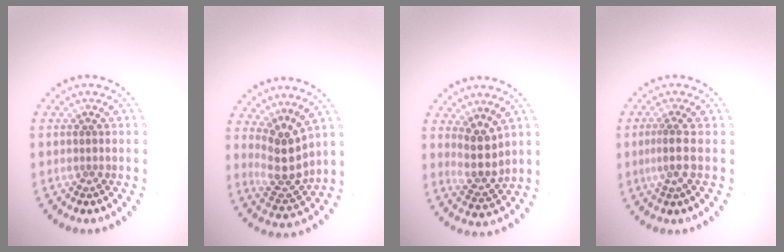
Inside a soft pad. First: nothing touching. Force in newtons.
{"total": 3.4, "press": 2.7, "slide": 2.0}
{"total": 2.8, "press": 2.2, "slide": 1.8}
{"total": 1.8, "press": 1.5, "slide": 1.0}